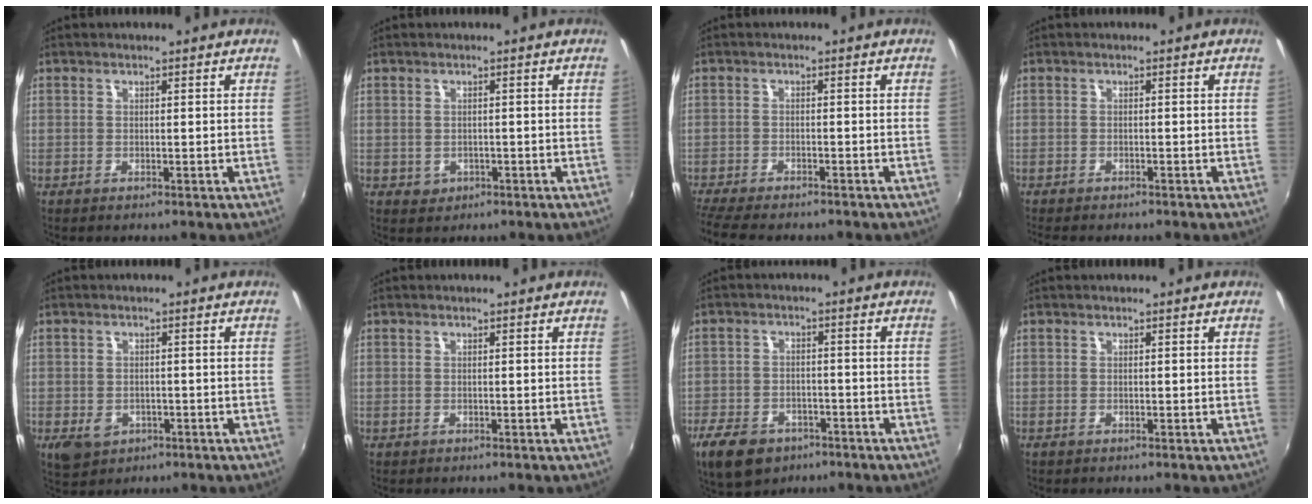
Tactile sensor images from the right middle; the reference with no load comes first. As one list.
[{"total": 2.2, "force": [-0.5, 2.0, 0.7], "torque": [-0.014, -0.003, -0.003]}, {"total": 9.7, "force": [-8.4, 2.1, 4.4], "torque": [-0.111, -0.036, -0.142]}, {"total": 3.8, "force": [-3.3, 1.0, 1.7], "torque": [-0.037, -0.020, -0.051]}, {"total": 5.3, "force": [-2.1, 4.0, 2.7], "torque": [-0.058, -0.009, -0.029]}, {"total": 0.0}, {"total": 11.4, "force": [-7.1, 7.0, 5.4], "torque": [-0.144, -0.013, -0.117]}, {"total": 0.0}]